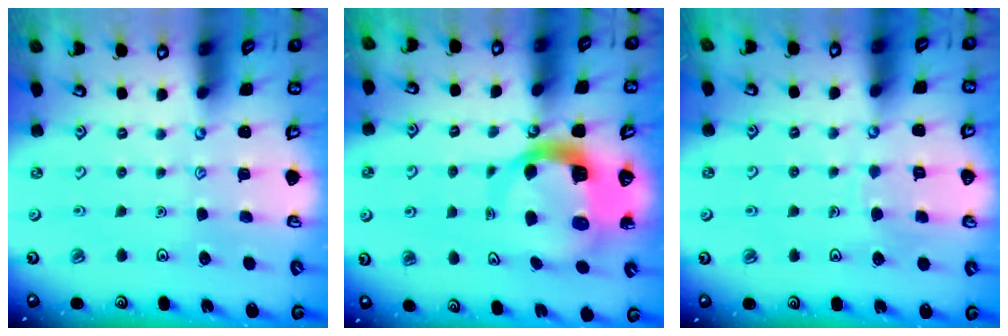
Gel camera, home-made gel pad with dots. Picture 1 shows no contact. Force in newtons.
{"total": 9.8, "press": 9.8, "slide": 1.1}
{"total": 5.0, "press": 5.0, "slide": 0.5}